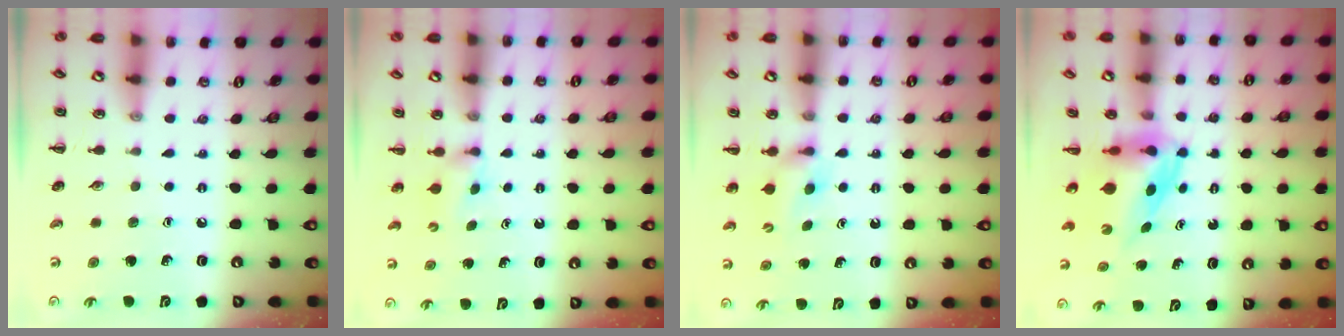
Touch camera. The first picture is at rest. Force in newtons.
{"total": 2.3, "press": 2.1, "slide": 1.0}
{"total": 5.9, "press": 5.7, "slide": 1.2}
{"total": 3.7, "press": 3.6, "slide": 1.0}